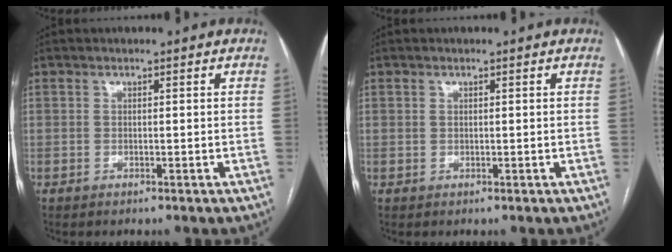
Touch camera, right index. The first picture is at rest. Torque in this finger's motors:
{"motor_torque": [-0.12, -0.06, -0.04, -0.01]}